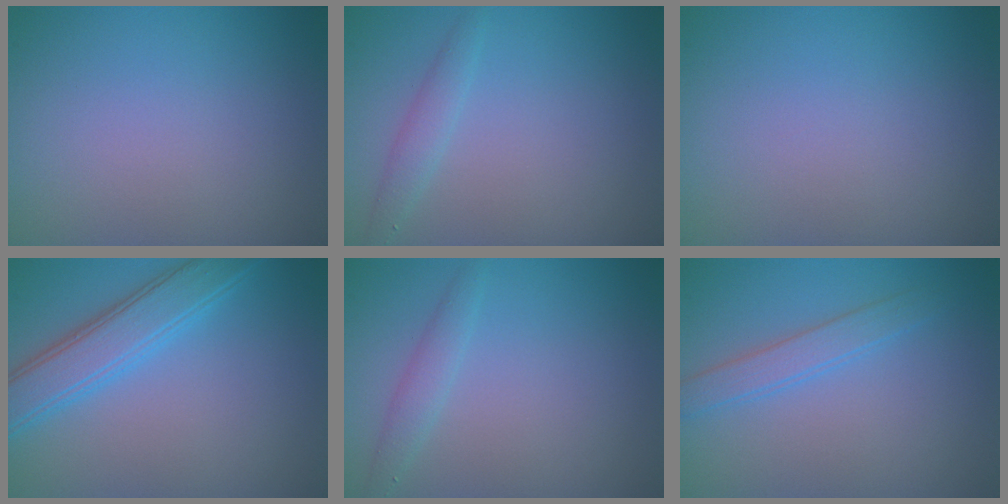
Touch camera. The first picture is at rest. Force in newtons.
{"total": 1.5, "press": 1.5, "slide": 0.1}
{"total": 0.0}
{"total": 4.6, "press": 4.6, "slide": 0.2}
{"total": 1.5, "press": 1.5, "slide": 0.1}
{"total": 2.0, "press": 2.0, "slide": 0.0}